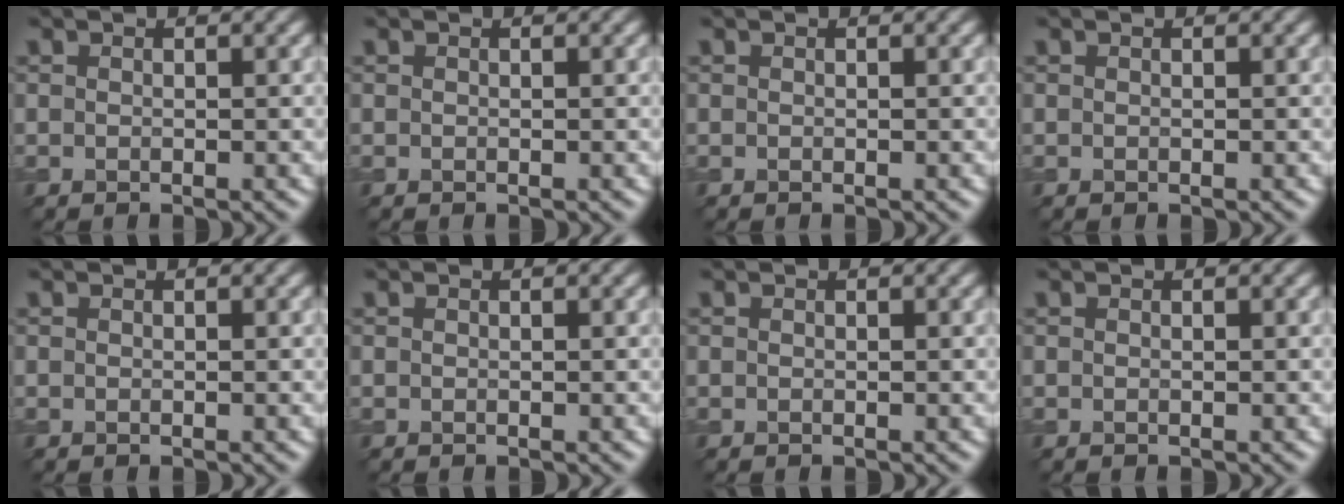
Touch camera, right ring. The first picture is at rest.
{"total": 0.0}
{"total": 0.0}
{"total": 0.0}
{"total": 0.0}
{"total": 0.0}
{"total": 0.0}
{"total": 0.0}